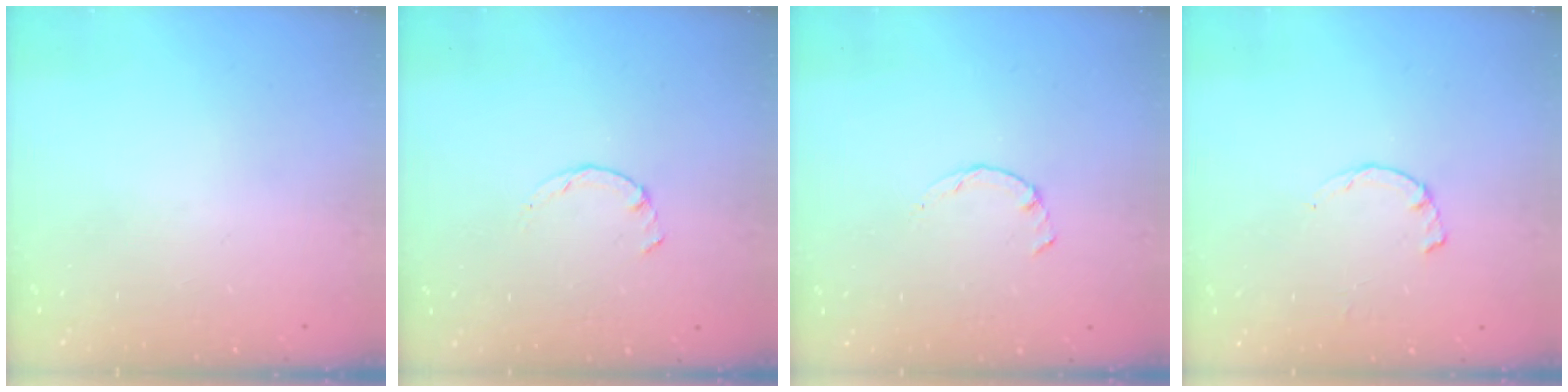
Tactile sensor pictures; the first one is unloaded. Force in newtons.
{"total": 0.9, "press": 0.9, "slide": 0.3}
{"total": 0.8, "press": 0.7, "slide": 0.2}
{"total": 1.2, "press": 1.1, "slide": 0.3}